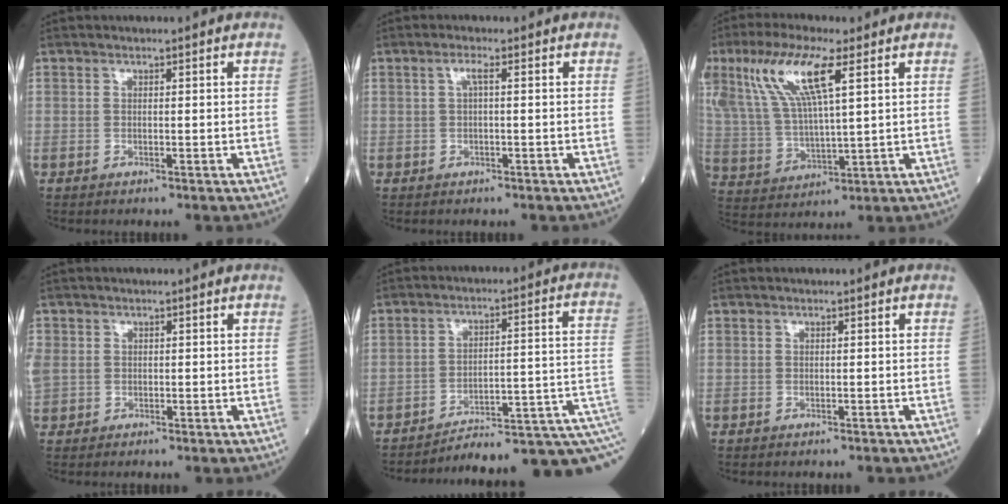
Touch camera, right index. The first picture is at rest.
{"total": 1.4, "force": [0.2, 0.1, 1.4], "torque": [-0.027, 0.004, 0.002]}
{"total": 13.8, "force": [6.5, 2.7, 11.9], "torque": [-0.268, 0.013, 0.128]}
{"total": 2.7, "force": [0.0, 2.4, 1.3], "torque": [-0.056, 0.015, 0.005]}
{"total": 13.2, "force": [-8.6, 0.8, 10.1], "torque": [-0.100, 0.064, -0.112]}
{"total": 1.7, "force": [-1.5, 0.5, 0.5], "torque": [-0.012, -0.002, -0.018]}